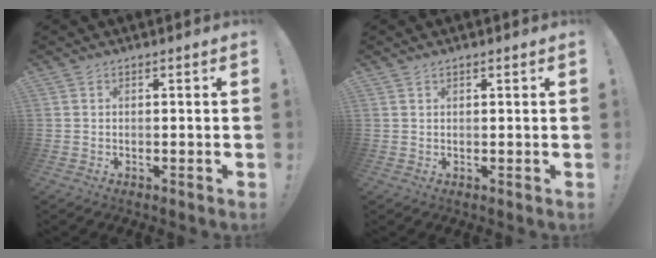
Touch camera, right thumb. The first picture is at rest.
{"total": 0.7, "force": [0.6, 0.2, 0.3], "torque": [-0.012, 0.002, 0.012]}